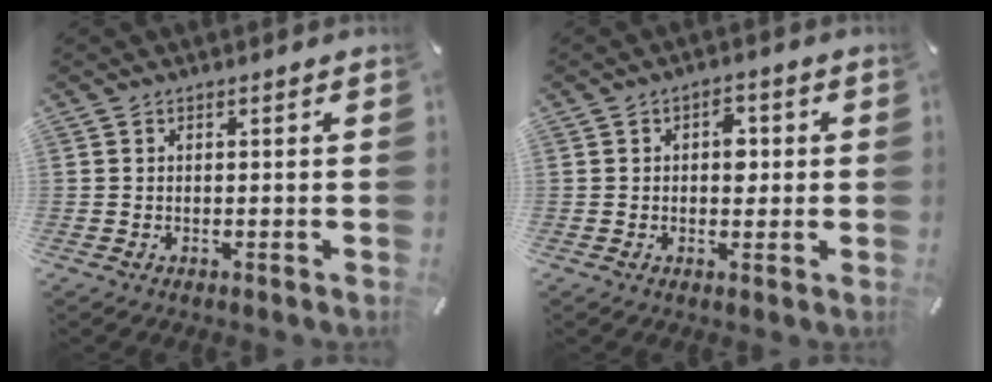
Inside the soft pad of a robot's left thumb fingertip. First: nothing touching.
{"total": 3.9, "force": [0.4, 2.6, 2.9], "torque": [-0.026, -0.002, -0.002]}